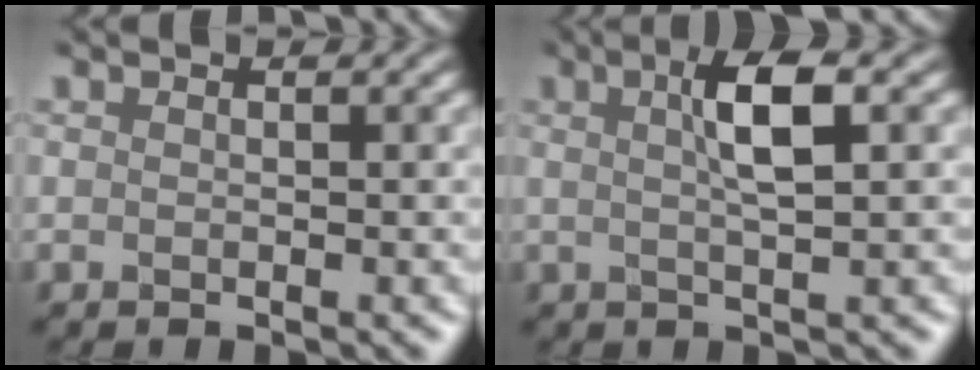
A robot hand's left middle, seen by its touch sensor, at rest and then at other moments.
{"total": 3.0, "force": [1.2, 0.3, 2.7], "torque": [-0.050, 0.011, 0.017]}